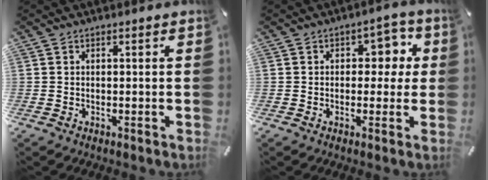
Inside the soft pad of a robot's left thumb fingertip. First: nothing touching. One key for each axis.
{"total": 6.6, "fx": 1.0, "fy": 4.9, "fz": 4.3, "tx": -0.036, "ty": -0.002, "tz": 0.005}